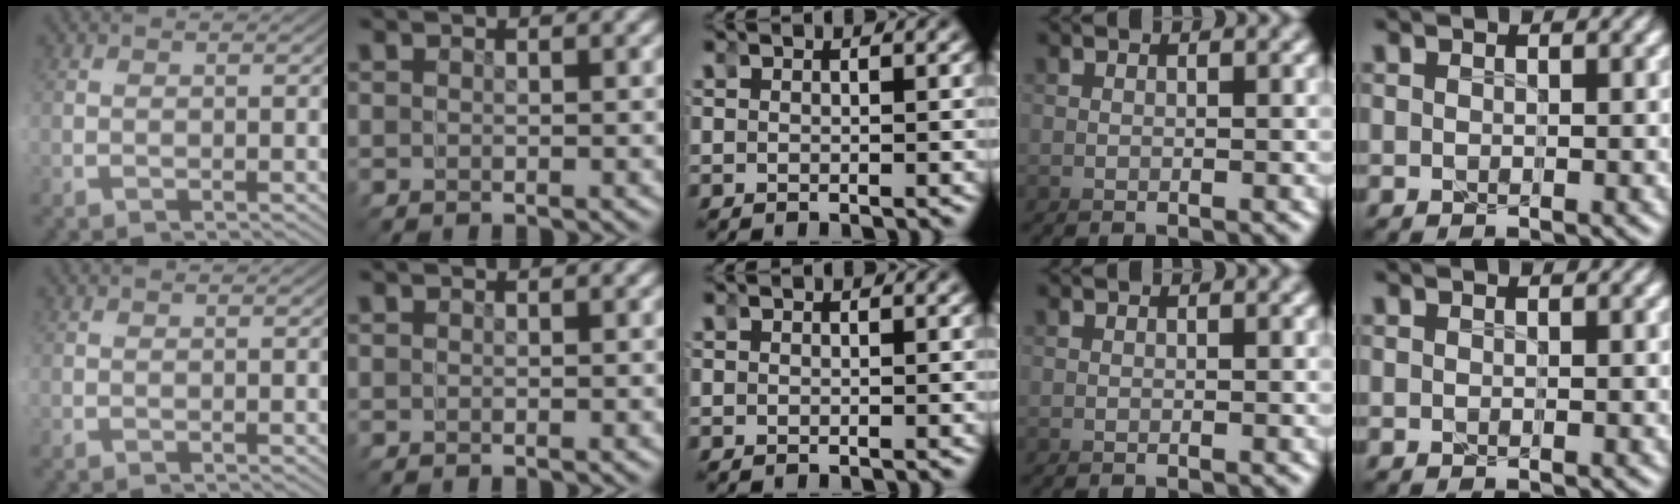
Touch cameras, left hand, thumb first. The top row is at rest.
{}